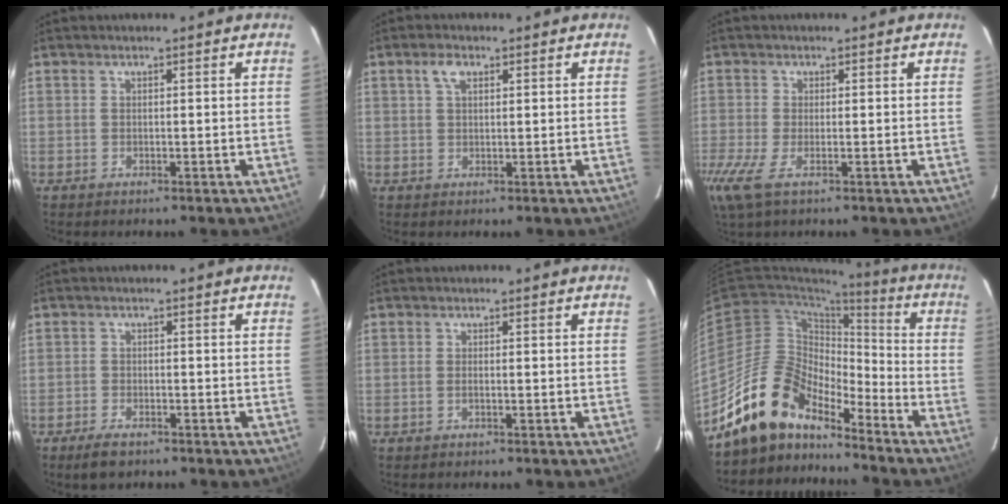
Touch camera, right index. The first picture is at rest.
{"total": 2.8, "force": [1.3, 1.4, 2.0], "torque": [-0.038, 0.008, 0.024]}
{"total": 5.6, "force": [-2.6, 1.3, 4.9], "torque": [-0.109, -0.020, -0.050]}
{"total": 3.9, "force": [-2.9, 1.5, 2.1], "torque": [-0.054, -0.008, -0.053]}
{"total": 1.0, "force": [-0.3, 0.3, 0.9], "torque": [-0.019, 0.001, -0.007]}
{"total": 15.0, "force": [-12.9, 5.7, 5.0], "torque": [-0.101, 0.022, -0.238]}